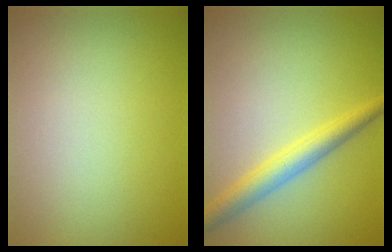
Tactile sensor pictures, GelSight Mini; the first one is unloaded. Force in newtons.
{"total": 3.3, "press": 3.3, "slide": 0.1}